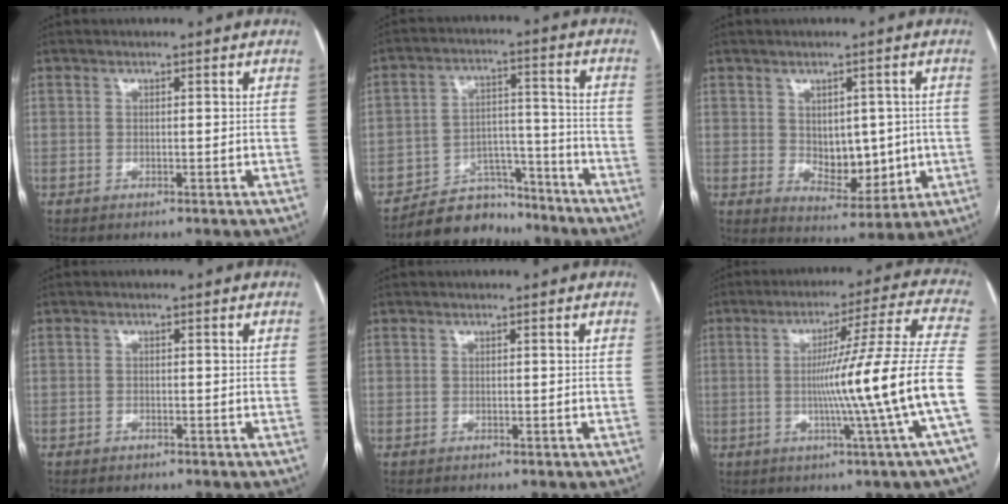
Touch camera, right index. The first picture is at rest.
{"total": 10.0, "force": [-9.0, 4.1, 1.2], "torque": [-0.002, 0.045, -0.148]}
{"total": 7.9, "force": [0.0, 4.6, 6.4], "torque": [-0.085, -0.001, 0.019]}
{"total": 0.8, "force": [-0.6, 0.5, 0.2], "torque": [-0.005, 0.001, -0.009]}
{"total": 0.0}
{"total": 18.0, "force": [-3.4, -3.4, 17.4], "torque": [-0.234, -0.004, -0.061]}